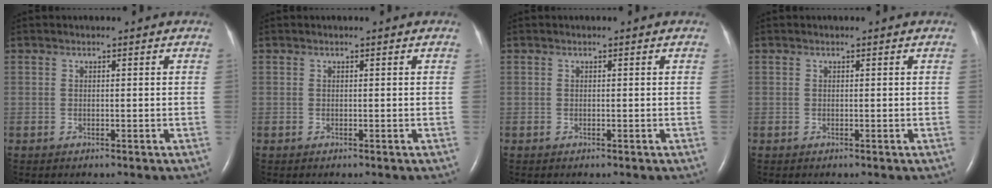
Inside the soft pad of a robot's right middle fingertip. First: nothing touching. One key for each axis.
{"total": 0.0}
{"total": 0.0}
{"total": 0.0}